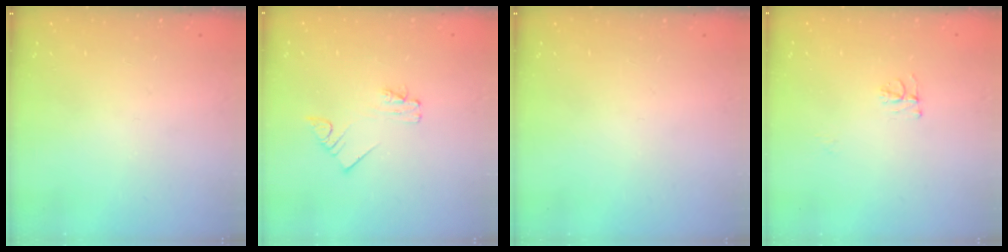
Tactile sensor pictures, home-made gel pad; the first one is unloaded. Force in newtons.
{"total": 1.9, "press": 1.9, "slide": 0.1}
{"total": 0.0}
{"total": 4.7, "press": 4.6, "slide": 0.4}